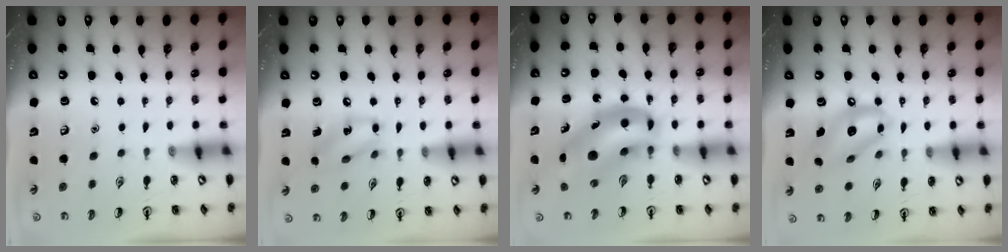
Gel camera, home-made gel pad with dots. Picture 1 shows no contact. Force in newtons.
{"total": 9.5, "press": 9.4, "slide": 1.1}
{"total": 13.0, "press": 12.4, "slide": 3.9}
{"total": 13.1, "press": 12.7, "slide": 3.3}